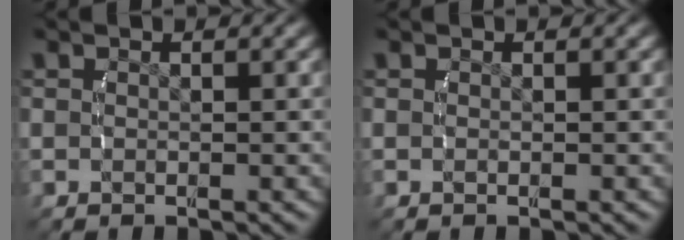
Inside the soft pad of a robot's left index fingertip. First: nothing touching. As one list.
[{"total": 0.0}]